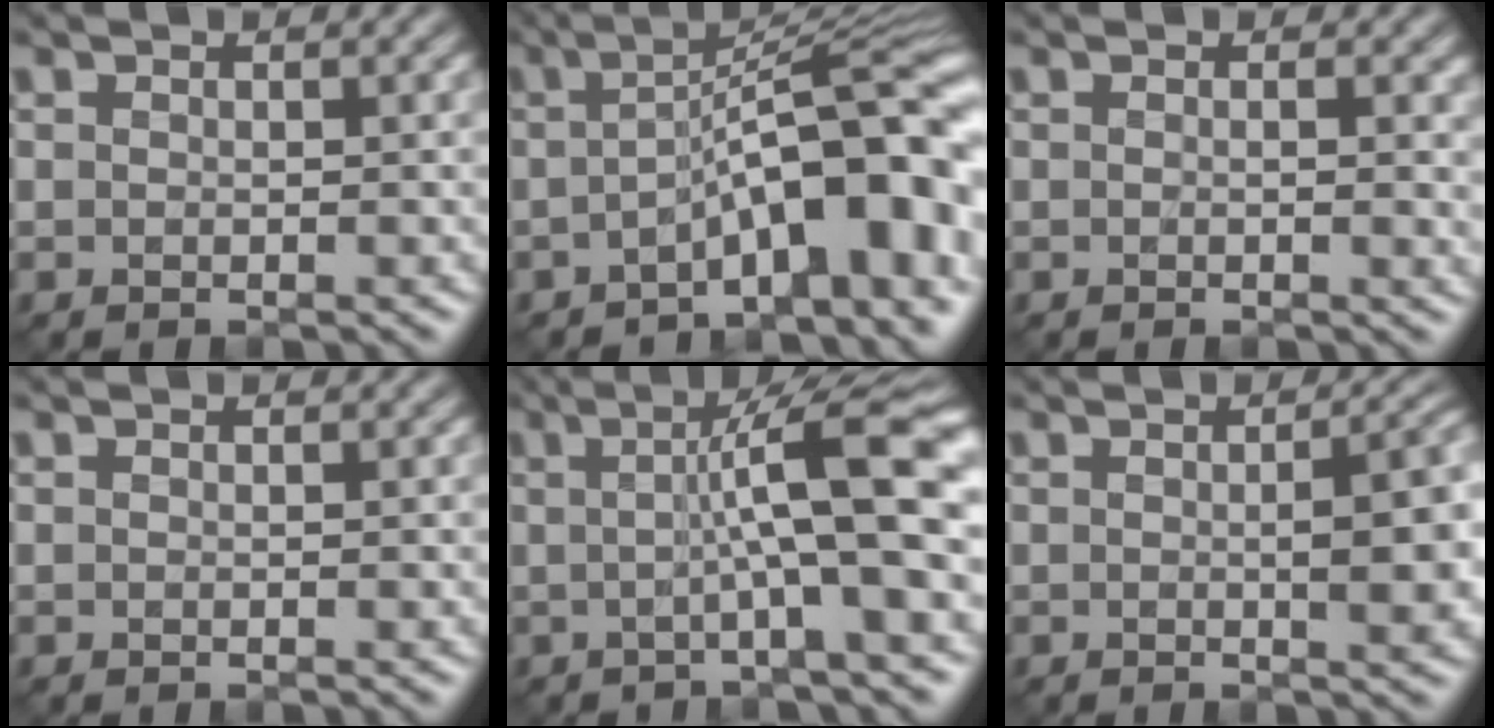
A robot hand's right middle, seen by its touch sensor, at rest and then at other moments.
{"total": 10.5, "force": [-3.0, 2.8, 9.6], "torque": [-0.121, 0.014, -0.051]}
{"total": 1.7, "force": [0.2, 0.6, 1.6], "torque": [-0.017, -0.003, 0.003]}
{"total": 0.0}
{"total": 9.5, "force": [0.6, 1.6, 9.4], "torque": [-0.125, 0.009, -0.001]}
{"total": 5.0, "force": [-0.1, 1.6, 4.7], "torque": [-0.061, -0.003, 0.003]}